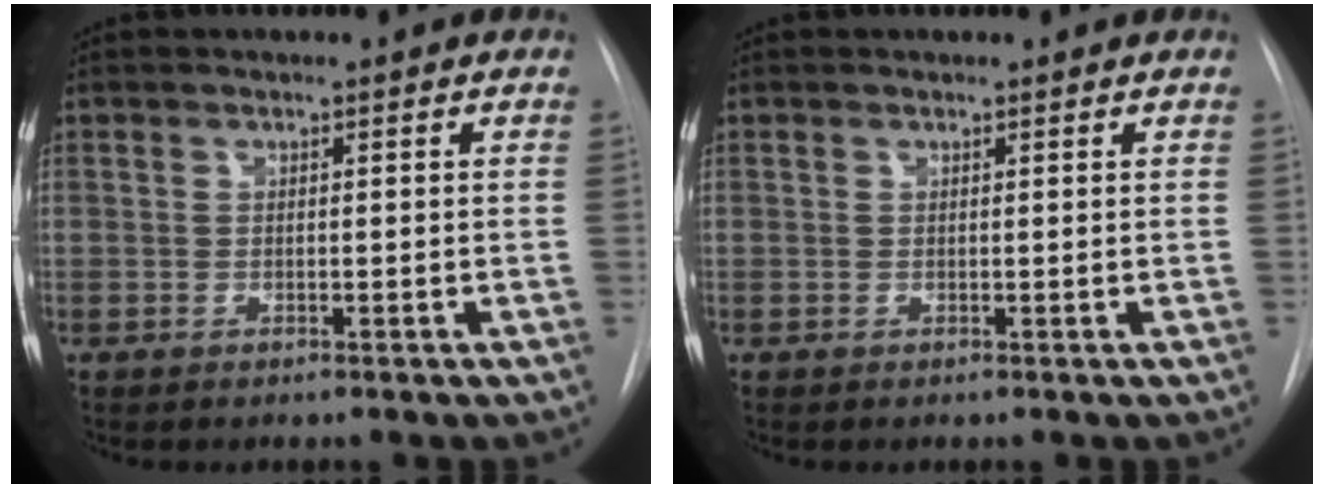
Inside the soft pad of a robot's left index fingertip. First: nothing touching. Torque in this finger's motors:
{"motor_torque": [0.08, -0.18, -0.03, -0.01]}